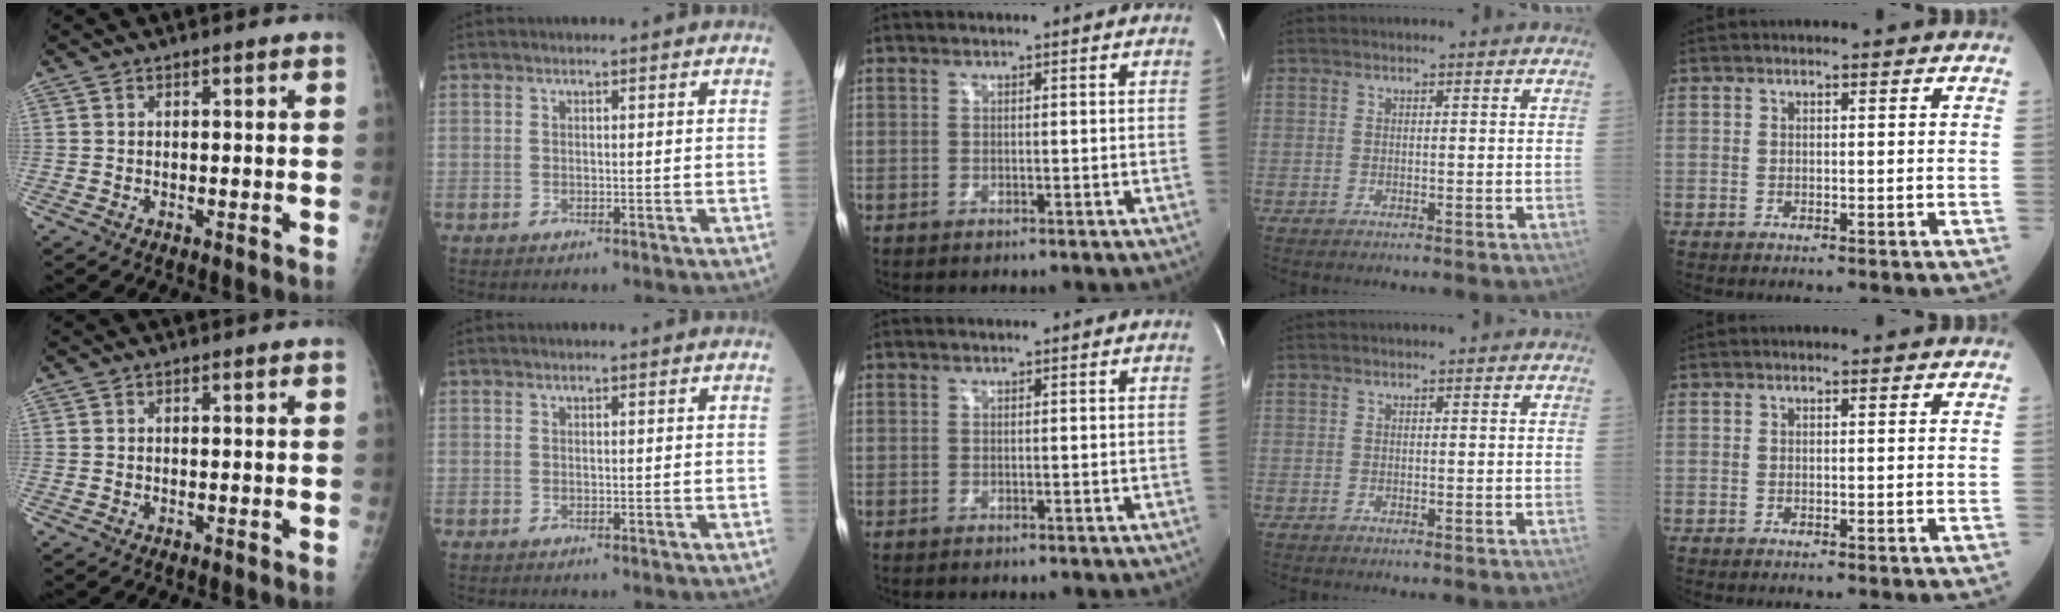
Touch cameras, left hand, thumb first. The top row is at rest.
{}